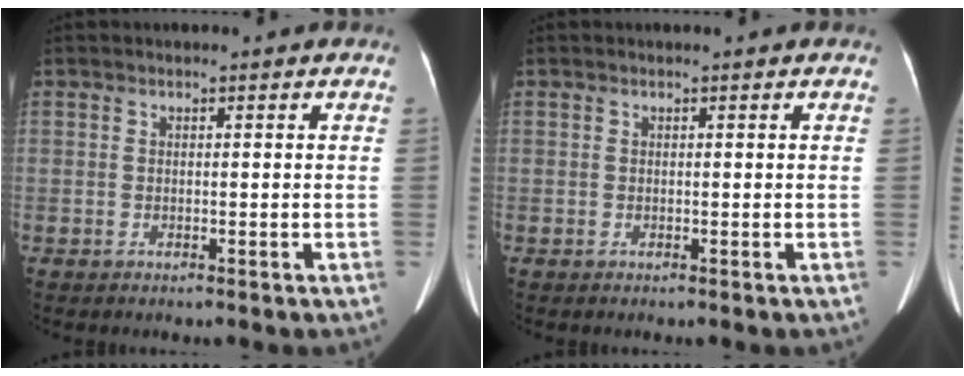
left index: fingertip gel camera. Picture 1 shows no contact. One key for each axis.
{"total": 0.0}